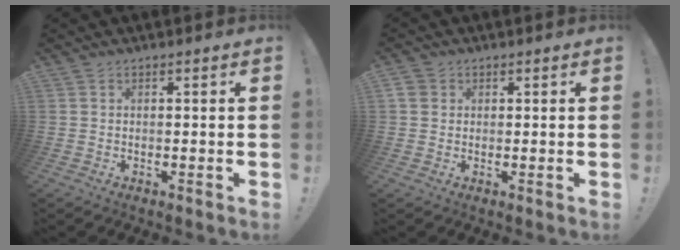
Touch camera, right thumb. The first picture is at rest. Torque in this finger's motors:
{"motor_torque": [0.05, -0.04, -0.05, 0.09, 0.00]}